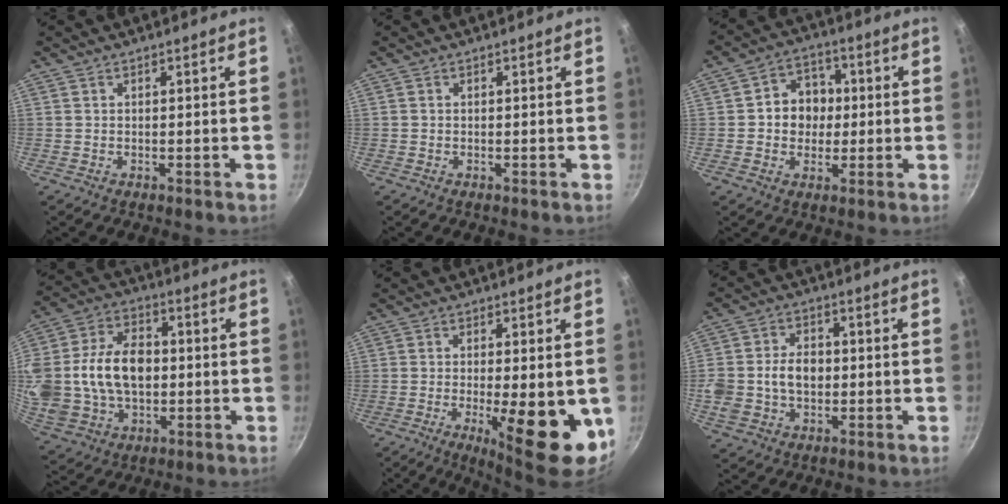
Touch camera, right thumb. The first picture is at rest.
{"total": 0.0}
{"total": 8.9, "force": [0.4, 7.8, 4.4], "torque": [-0.026, 0.011, -0.004]}
{"total": 23.9, "force": [0.5, 17.1, 16.8], "torque": [-0.338, 0.027, 0.015]}
{"total": 14.7, "force": [-3.6, 4.5, 13.5], "torque": [-0.174, -0.006, -0.040]}
{"total": 10.1, "force": [-0.5, 7.6, 6.7], "torque": [-0.108, 0.012, -0.015]}